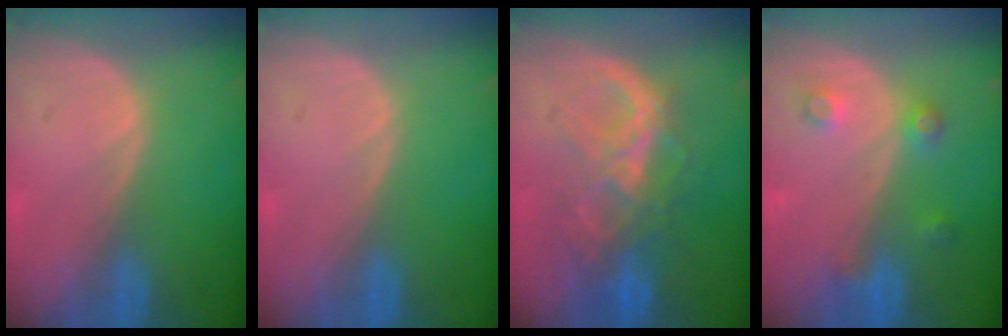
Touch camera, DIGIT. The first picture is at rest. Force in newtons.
{"total": 0.0}
{"total": 8.1, "press": 7.6, "slide": 2.7}
{"total": 3.7, "press": 3.4, "slide": 1.5}